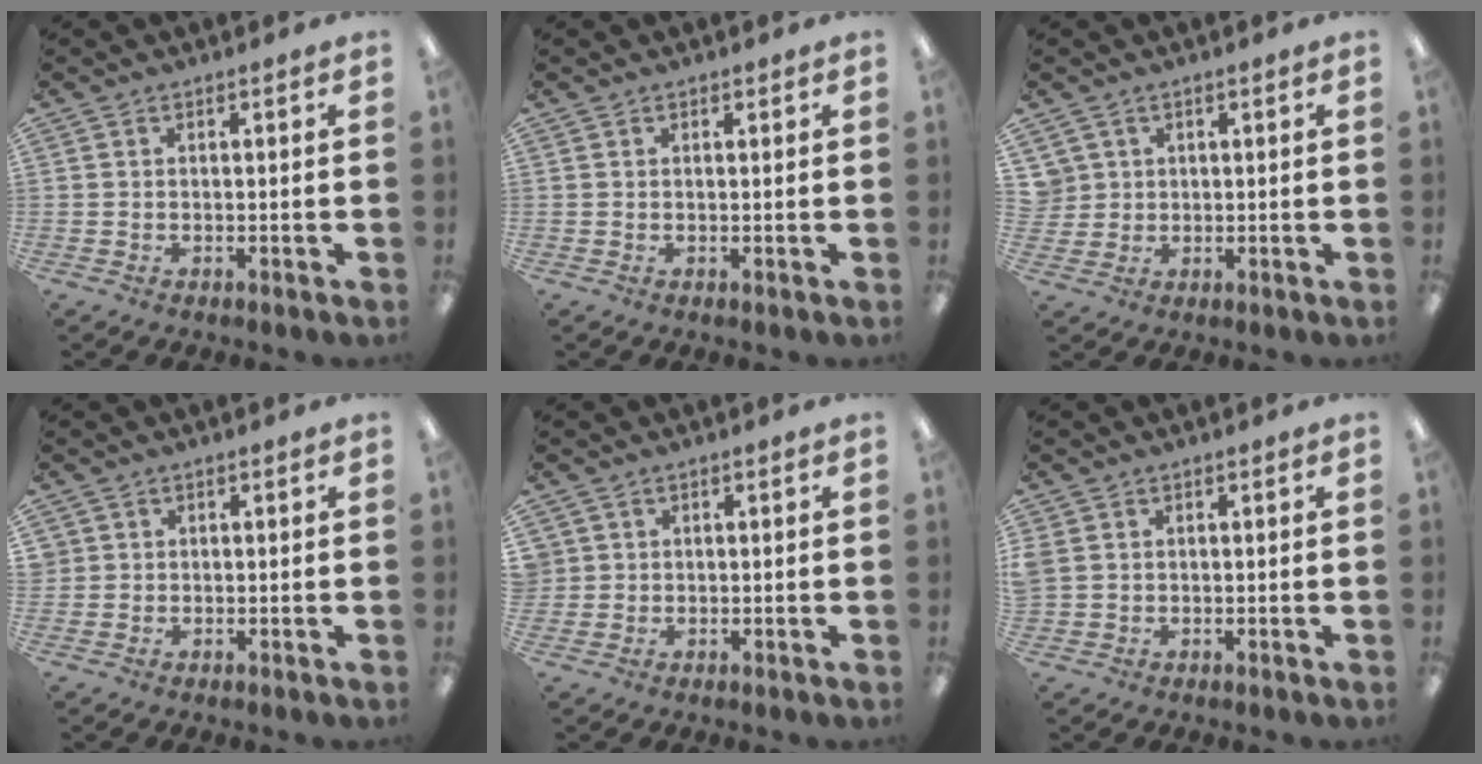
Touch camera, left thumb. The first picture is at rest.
{"total": 0.6, "force": [0.5, 0.4, 0.1], "torque": [-0.002, 0.001, 0.009]}
{"total": 3.5, "force": [1.3, 3.3, 0.0], "torque": [-0.004, 0.003, 0.024]}
{"total": 1.5, "force": [0.5, 1.4, -0.1], "torque": [0.000, 0.002, 0.009]}
{"total": 2.1, "force": [0.6, 2.0, -0.3], "torque": [-0.001, 0.005, 0.011]}
{"total": 2.5, "force": [0.7, 2.2, 0.9], "torque": [-0.018, 0.004, 0.014]}